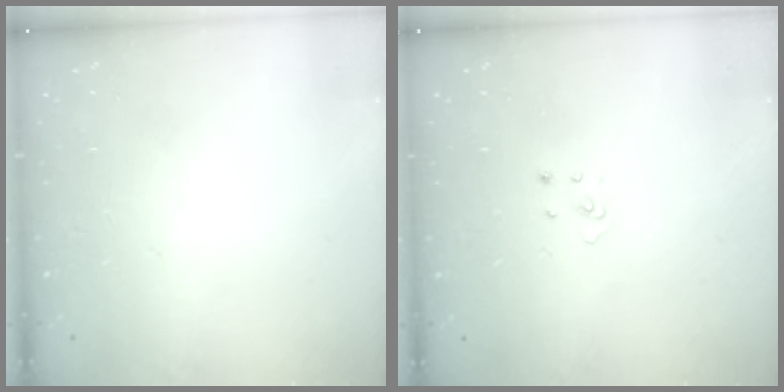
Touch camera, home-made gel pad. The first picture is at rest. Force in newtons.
{"total": 2.2, "press": 2.2, "slide": 0.2}